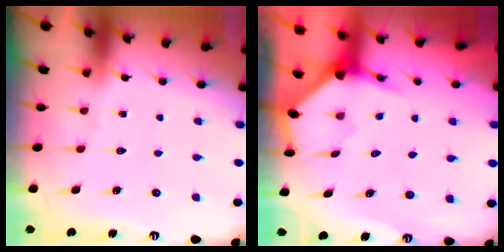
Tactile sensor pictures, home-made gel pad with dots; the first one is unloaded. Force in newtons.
{"total": 3.4, "press": 3.4, "slide": 0.3}